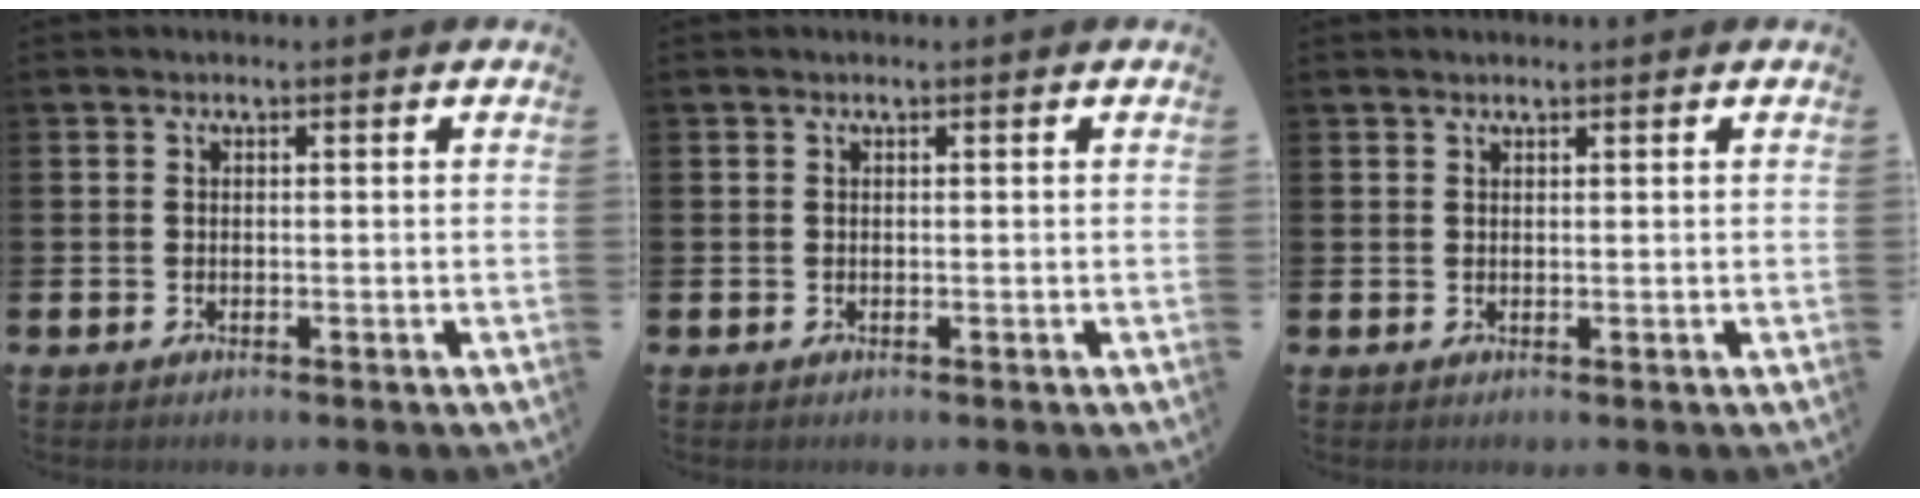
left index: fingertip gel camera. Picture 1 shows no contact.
{"total": 0.0}
{"total": 1.0, "force": [1.0, 0.2, 0.1], "torque": [0.002, 0.000, 0.017]}